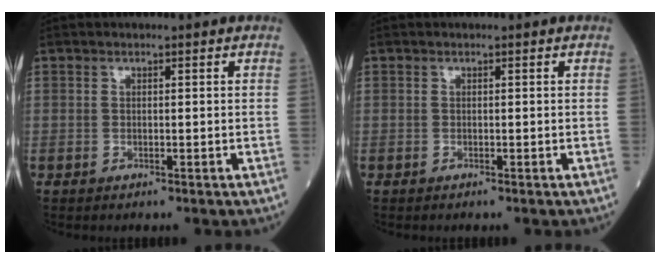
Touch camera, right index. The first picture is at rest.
{"total": 0.0}